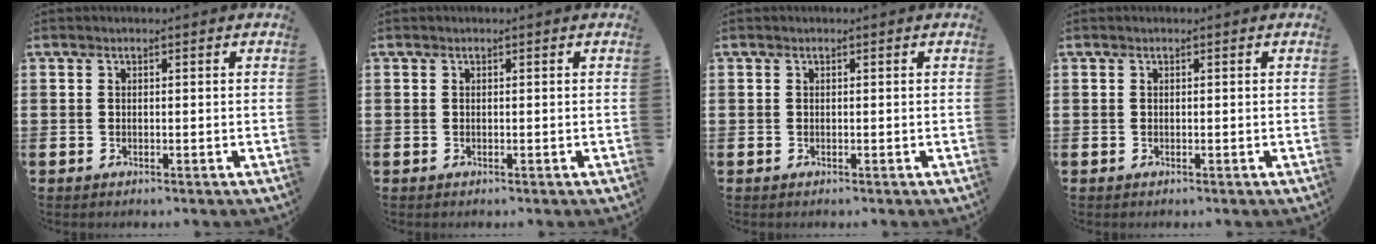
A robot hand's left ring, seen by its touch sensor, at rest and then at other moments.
{"total": 0.0}
{"total": 0.0}
{"total": 0.0}